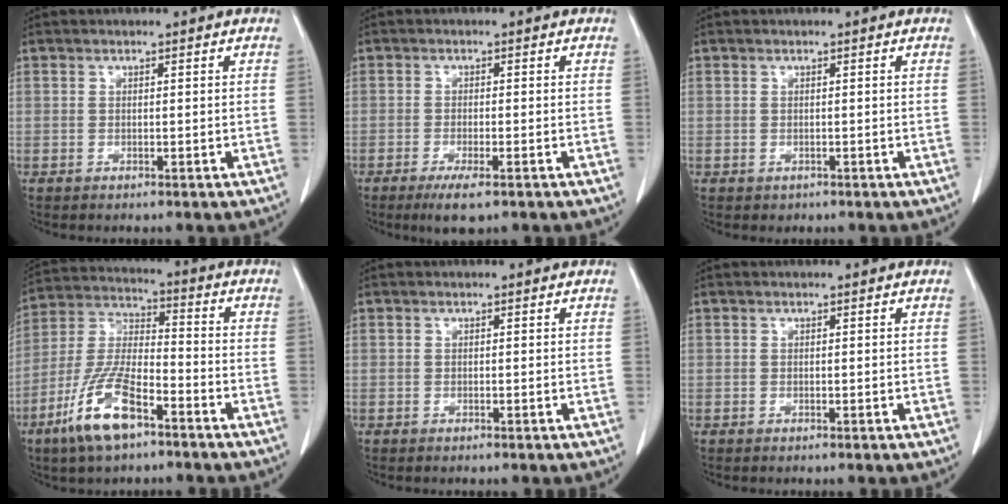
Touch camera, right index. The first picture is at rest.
{"total": 4.3, "force": [-2.7, 0.7, 3.3], "torque": [-0.061, -0.010, -0.043]}
{"total": 0.5, "force": [-0.2, 0.5, 0.0], "torque": [-0.005, 0.002, 0.000]}
{"total": 12.6, "force": [-7.2, 3.8, 9.6], "torque": [-0.210, -0.006, -0.135]}
{"total": 0.0}
{"total": 0.0}